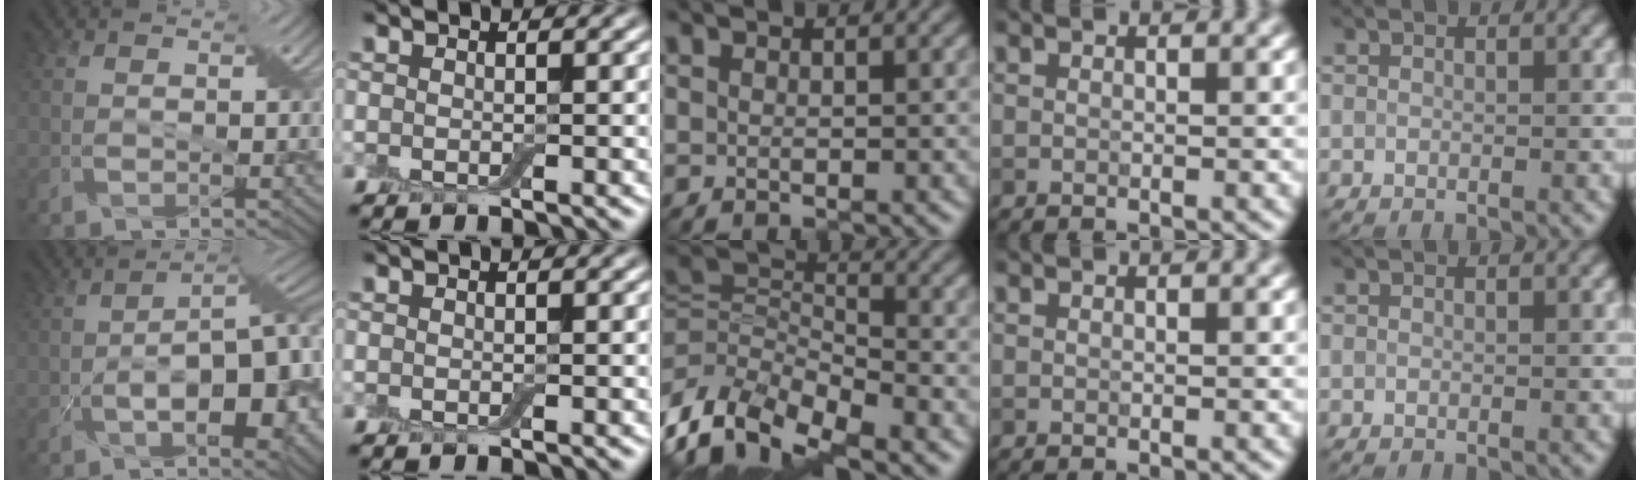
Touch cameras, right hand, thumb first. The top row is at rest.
{"thumb": {"total": 16.3, "force": [-3.7, 7.3, 14.1], "torque": [-0.181, -0.009, -0.047]}, "middle": {"total": 8.2, "force": [-4.8, 4.1, 5.2], "torque": [-0.096, -0.008, -0.100]}}